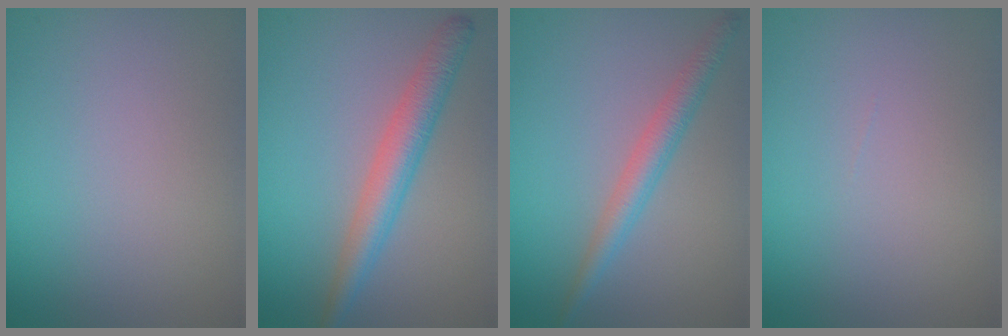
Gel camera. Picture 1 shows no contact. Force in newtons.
{"total": 3.8, "press": 3.8, "slide": 0.3}
{"total": 2.6, "press": 2.6, "slide": 0.1}
{"total": 0.0}